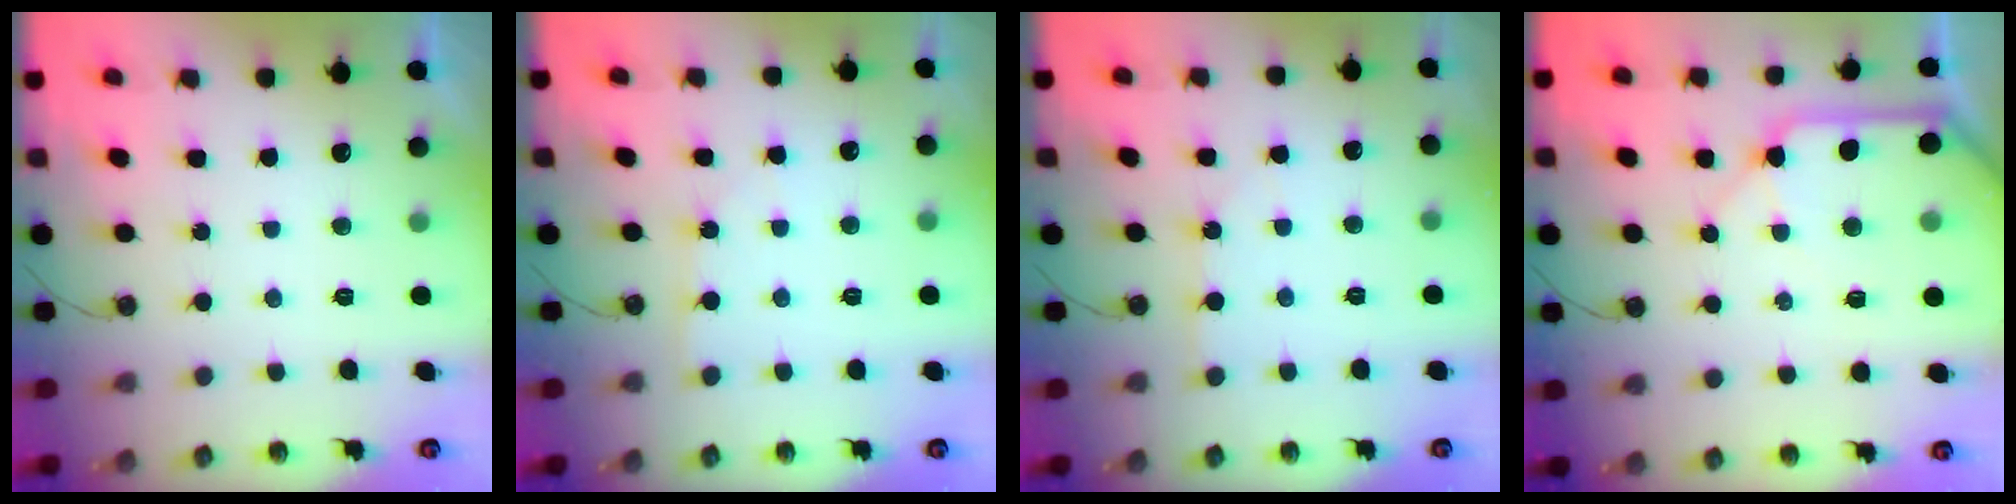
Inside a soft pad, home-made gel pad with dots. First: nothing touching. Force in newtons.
{"total": 2.4, "press": 2.3, "slide": 0.4}
{"total": 4.2, "press": 4.2, "slide": 0.5}
{"total": 10.5, "press": 10.4, "slide": 1.6}